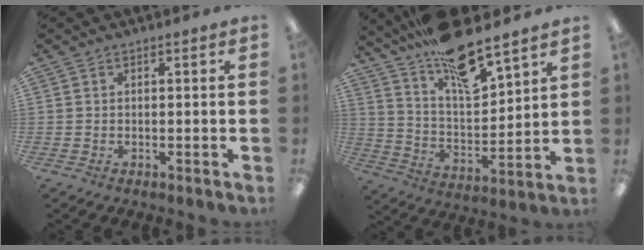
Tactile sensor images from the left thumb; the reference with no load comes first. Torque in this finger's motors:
{"motor_torque": [2.06, 1.04, 1.36, -1.42, 0.13]}